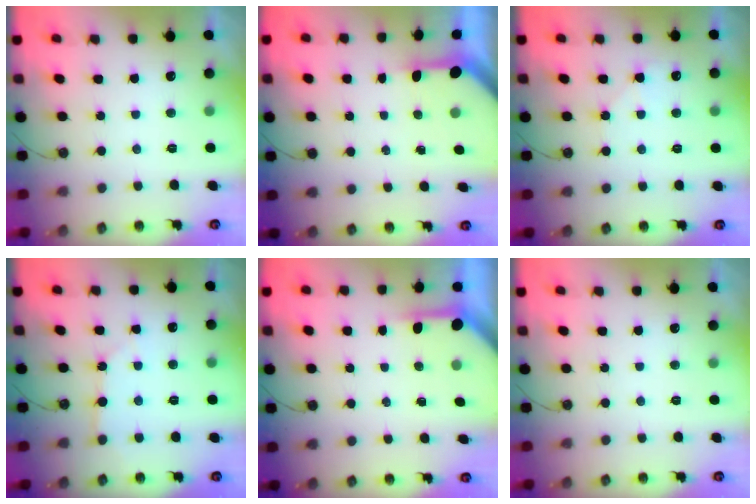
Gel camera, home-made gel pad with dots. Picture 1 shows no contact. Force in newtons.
{"total": 3.5, "press": 3.5, "slide": 0.4}
{"total": 6.0, "press": 5.9, "slide": 0.8}
{"total": 3.3, "press": 3.3, "slide": 0.4}
{"total": 3.8, "press": 3.8, "slide": 0.4}
{"total": 0.0}